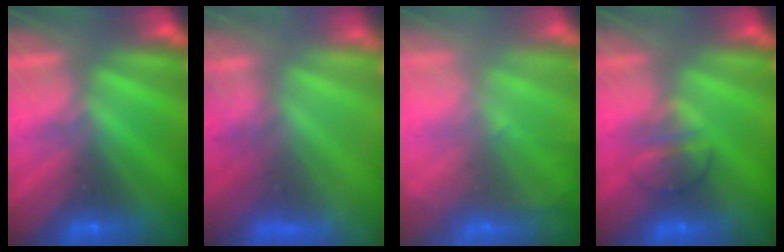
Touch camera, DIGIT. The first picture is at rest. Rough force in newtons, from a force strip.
{"total": 8.2}
{"total": 11.6}
{"total": 2.4}